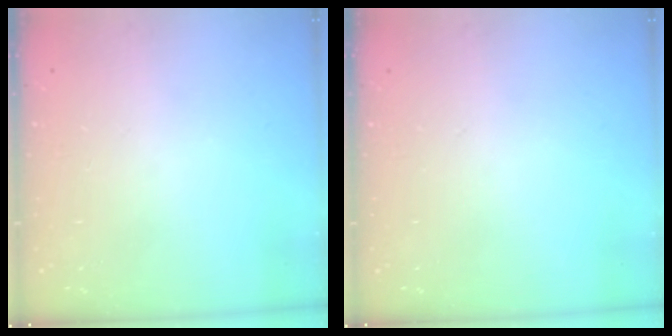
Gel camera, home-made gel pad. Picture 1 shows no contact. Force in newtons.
{"total": 0.0}